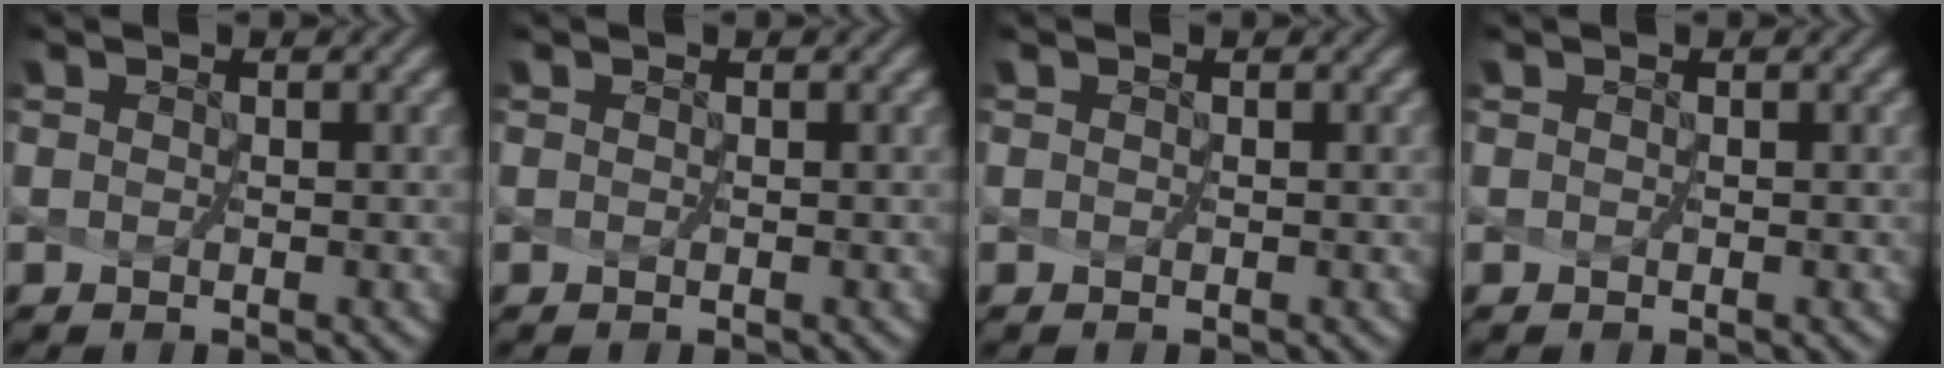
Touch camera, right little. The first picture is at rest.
{"total": 0.0}
{"total": 0.0}
{"total": 0.0}